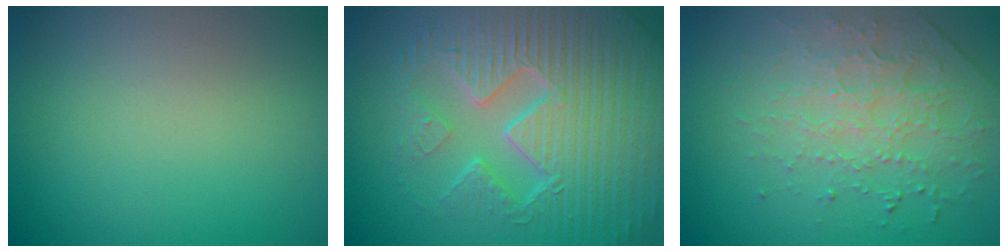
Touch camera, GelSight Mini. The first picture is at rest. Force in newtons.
{"total": 9.5, "press": 6.5, "slide": 7.0}
{"total": 4.1, "press": 3.3, "slide": 2.4}